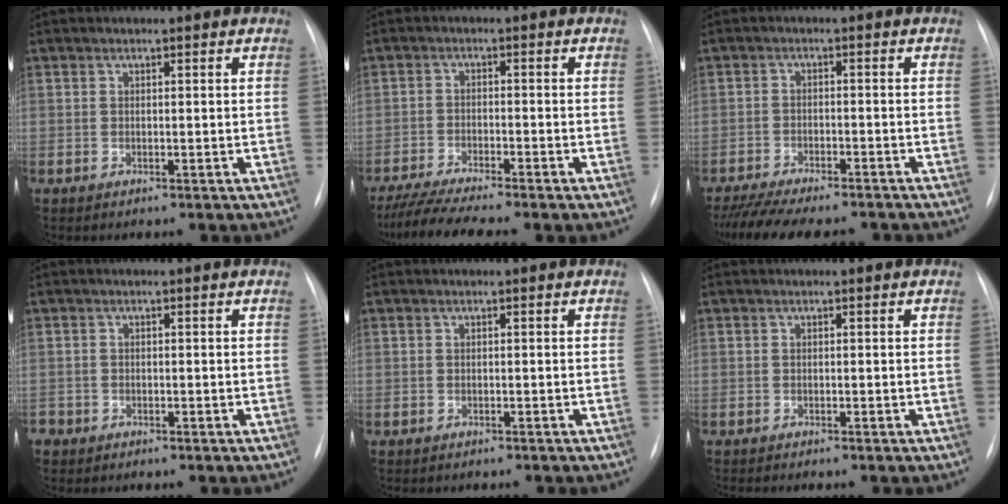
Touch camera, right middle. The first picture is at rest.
{"total": 7.7, "force": [-6.5, -0.6, 3.9], "torque": [-0.072, -0.025, -0.109]}
{"total": 14.0, "force": [-12.2, 3.0, 6.1], "torque": [-0.119, -0.016, -0.173]}
{"total": 1.8, "force": [-1.2, 1.3, 0.2], "torque": [-0.010, 0.000, -0.023]}
{"total": 1.3, "force": [-1.1, 0.4, 0.4], "torque": [-0.017, -0.004, -0.012]}
{"total": 1.3, "force": [-1.1, -0.2, 0.6], "torque": [-0.010, -0.003, -0.015]}